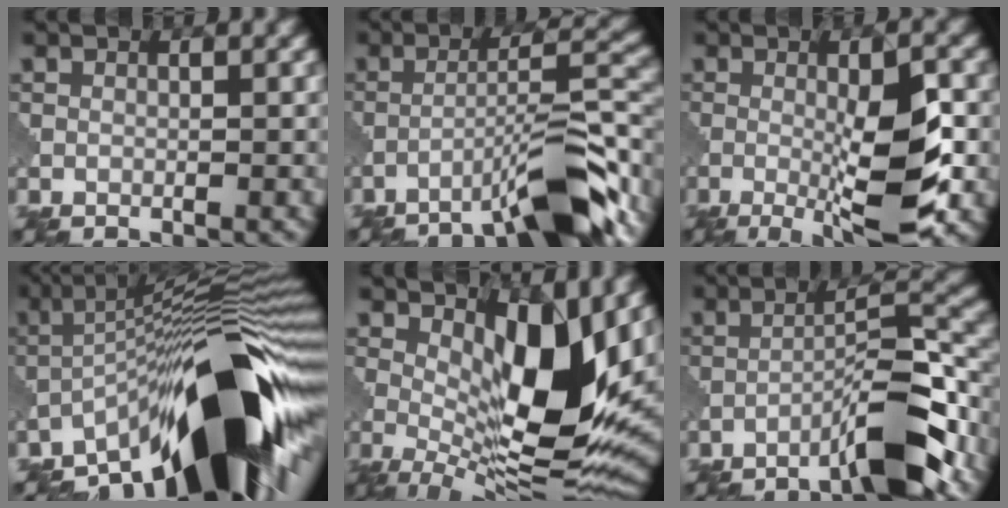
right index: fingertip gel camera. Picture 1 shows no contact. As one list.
[{"total": 10.1, "force": [-6.4, 1.7, 7.6], "torque": [-0.106, 0.023, -0.103]}, {"total": 7.5, "force": [-1.0, 1.6, 7.2], "torque": [-0.118, -0.001, -0.014]}, {"total": 15.7, "force": [-7.9, 3.9, 13.0], "torque": [-0.187, 0.020, -0.137]}, {"total": 11.4, "force": [2.7, 4.3, 10.2], "torque": [-0.160, -0.016, 0.052]}, {"total": 7.4, "force": [-4.9, 1.1, 5.4], "torque": [-0.082, 0.017, -0.082]}]